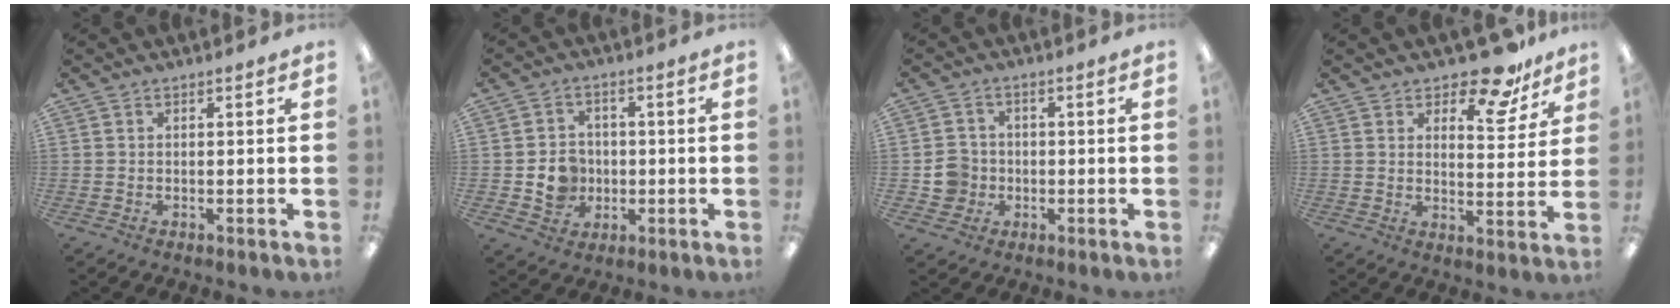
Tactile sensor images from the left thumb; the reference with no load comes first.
{"total": 7.3, "force": [-1.1, 6.5, 3.1], "torque": [-0.058, 0.012, -0.017]}
{"total": 5.7, "force": [-1.0, 5.4, 1.4], "torque": [-0.029, 0.013, -0.016]}
{"total": 11.0, "force": [8.8, 4.2, 5.2], "torque": [-0.066, -0.058, 0.154]}